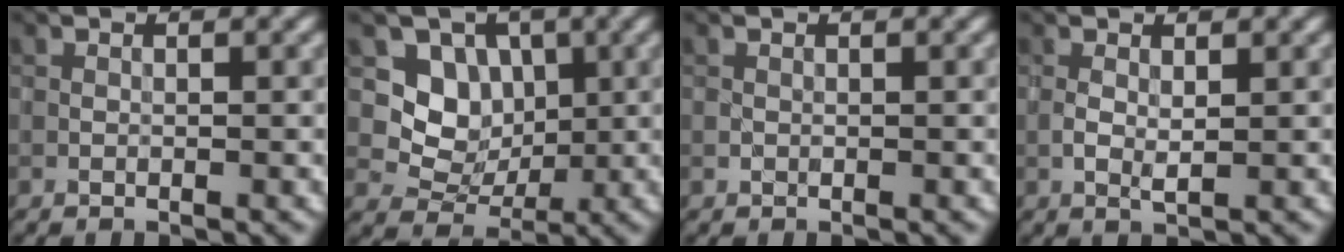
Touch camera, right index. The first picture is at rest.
{"total": 4.2, "force": [1.1, 3.7, 1.7], "torque": [-0.026, -0.003, 0.013]}
{"total": 0.0}
{"total": 0.8, "force": [0.3, 0.1, 0.8], "torque": [-0.017, 0.004, 0.005]}